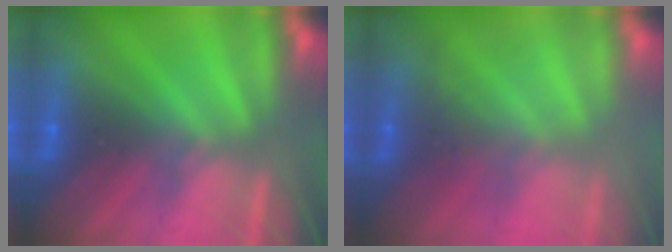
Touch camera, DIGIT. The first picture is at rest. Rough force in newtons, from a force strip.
{"total": 2.3}